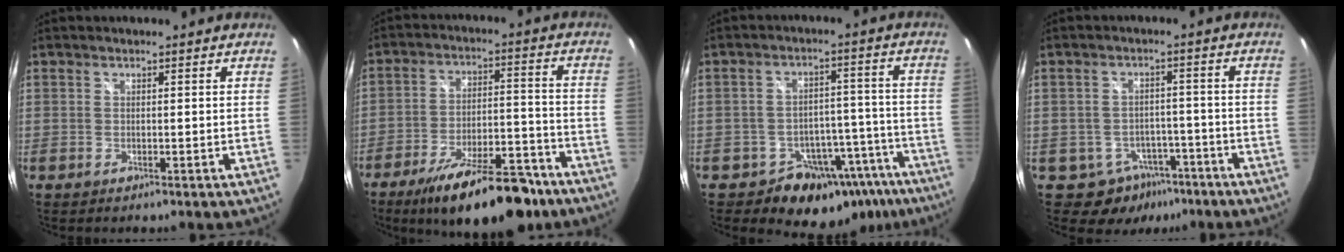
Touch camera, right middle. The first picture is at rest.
{"total": 19.8, "force": [-14.8, 6.3, 11.6], "torque": [-0.192, -0.009, -0.211]}
{"total": 13.7, "force": [-9.3, 9.4, 3.7], "torque": [-0.047, 0.050, -0.095]}
{"total": 7.4, "force": [-4.8, 5.5, 1.5], "torque": [-0.030, 0.022, -0.050]}